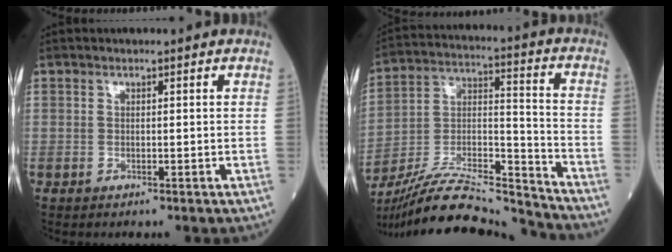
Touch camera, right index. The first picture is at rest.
{"total": 19.7, "force": [-18.9, 0.6, 5.5], "torque": [-0.118, 0.016, -0.326]}